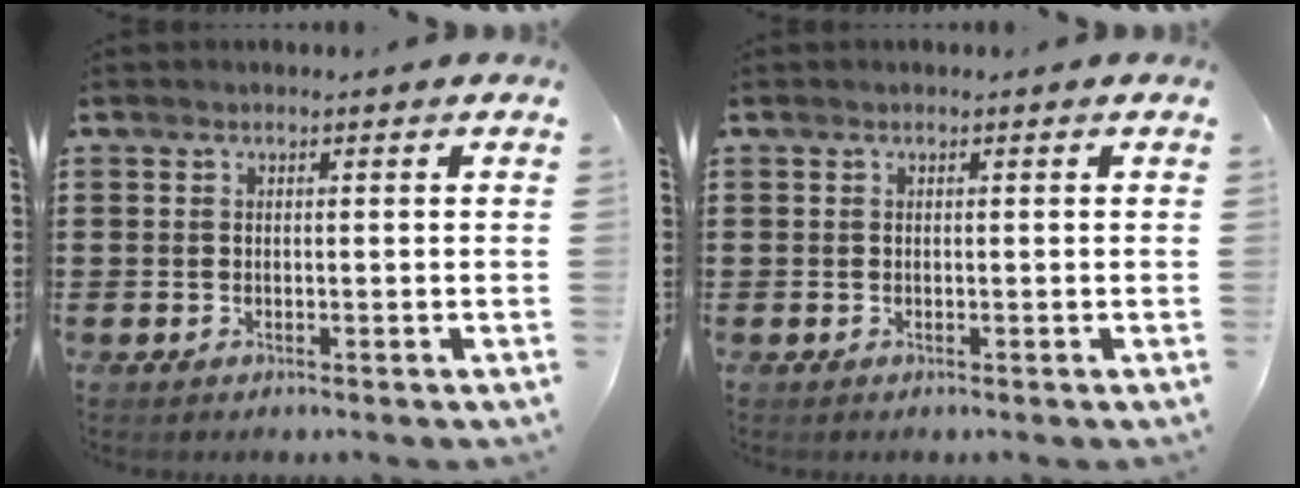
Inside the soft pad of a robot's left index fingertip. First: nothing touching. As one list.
[{"total": 0.0}]